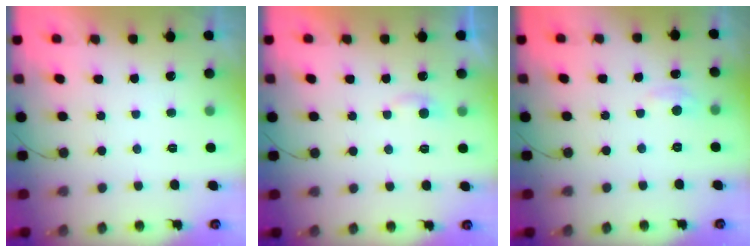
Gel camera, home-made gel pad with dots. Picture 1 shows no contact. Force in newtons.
{"total": 4.1, "press": 4.1, "slide": 0.5}
{"total": 3.5, "press": 3.4, "slide": 0.4}